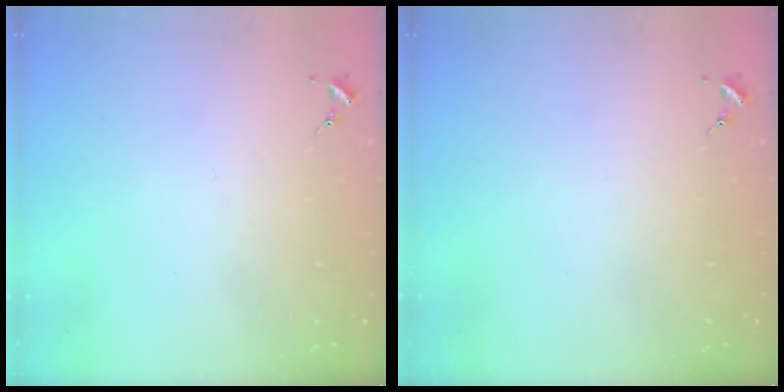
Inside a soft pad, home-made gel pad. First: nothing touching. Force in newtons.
{"total": 0.0}